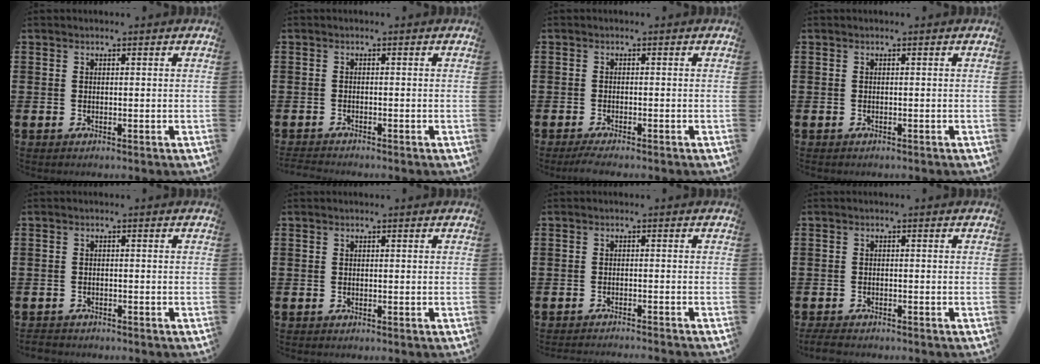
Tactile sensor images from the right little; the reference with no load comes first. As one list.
[{"total": 0.9, "force": [-0.9, 0.0, 0.1], "torque": [-0.003, 0.000, -0.019]}, {"total": 1.2, "force": [-1.0, 0.0, 0.8], "torque": [-0.013, -0.001, -0.019]}, {"total": 0.0}, {"total": 1.1, "force": [-1.1, 0.2, 0.0], "torque": [-0.004, 0.001, -0.024]}, {"total": 0.0}, {"total": 1.3, "force": [-1.2, -0.3, 0.0], "torque": [0.000, 0.003, -0.025]}, {"total": 1.4, "force": [-1.3, 0.3, 0.5], "torque": [-0.010, 0.003, -0.027]}]